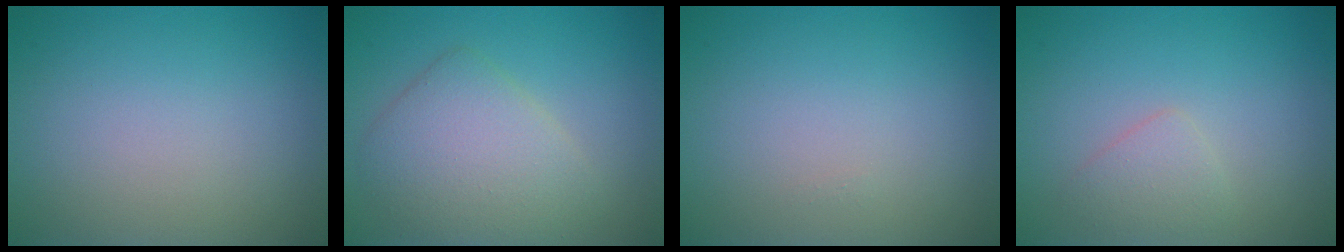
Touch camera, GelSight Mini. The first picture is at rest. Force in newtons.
{"total": 4.9, "press": 4.9, "slide": 0.1}
{"total": 0.0}
{"total": 1.6, "press": 1.6, "slide": 0.1}